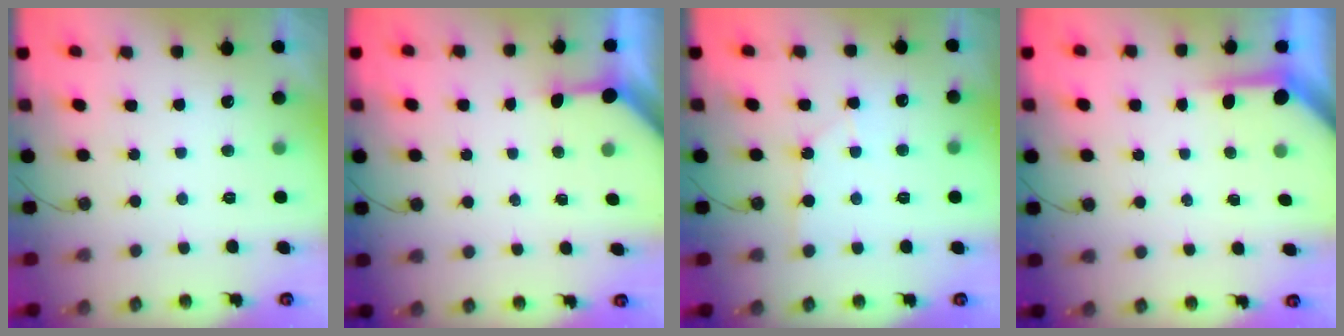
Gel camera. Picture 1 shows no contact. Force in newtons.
{"total": 3.2, "press": 3.2, "slide": 0.4}
{"total": 4.4, "press": 4.3, "slide": 0.7}
{"total": 3.7, "press": 3.7, "slide": 0.4}